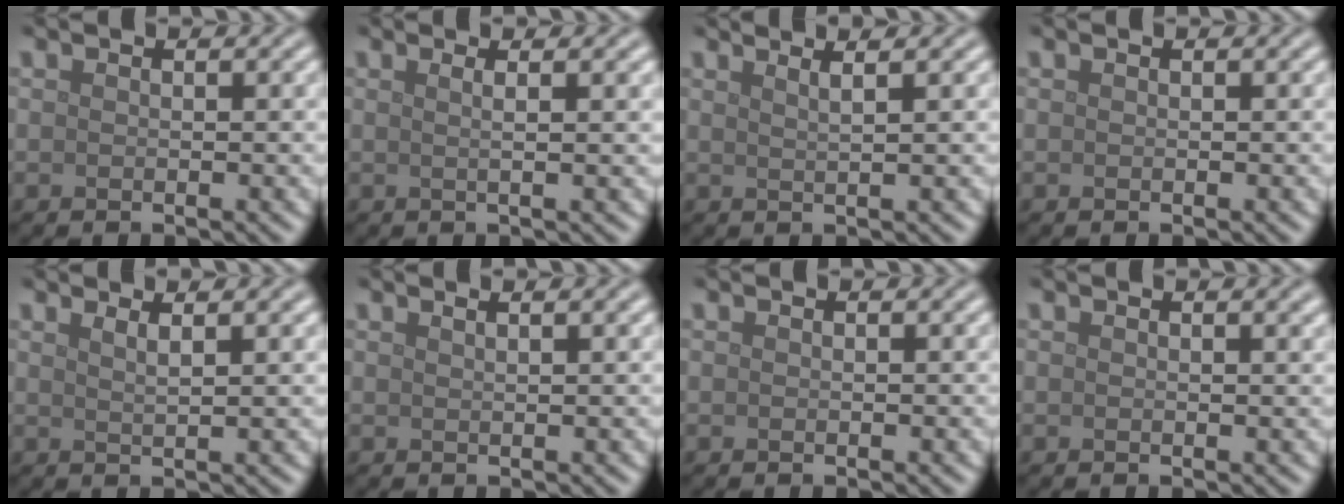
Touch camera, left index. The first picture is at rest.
{"total": 3.1, "force": [1.2, 1.2, 2.6], "torque": [-0.022, 0.011, -0.016]}
{"total": 2.8, "force": [1.9, 1.1, 1.8], "torque": [0.000, 0.016, -0.004]}
{"total": 0.0}
{"total": 2.1, "force": [1.2, 0.7, 1.5], "torque": [-0.014, 0.008, 0.009]}
{"total": 2.3, "force": [1.4, 0.9, 1.5], "torque": [-0.004, 0.006, 0.000]}
{"total": 0.0}
{"total": 1.1, "force": [0.7, 0.4, 0.8], "torque": [-0.003, 0.004, 0.010]}